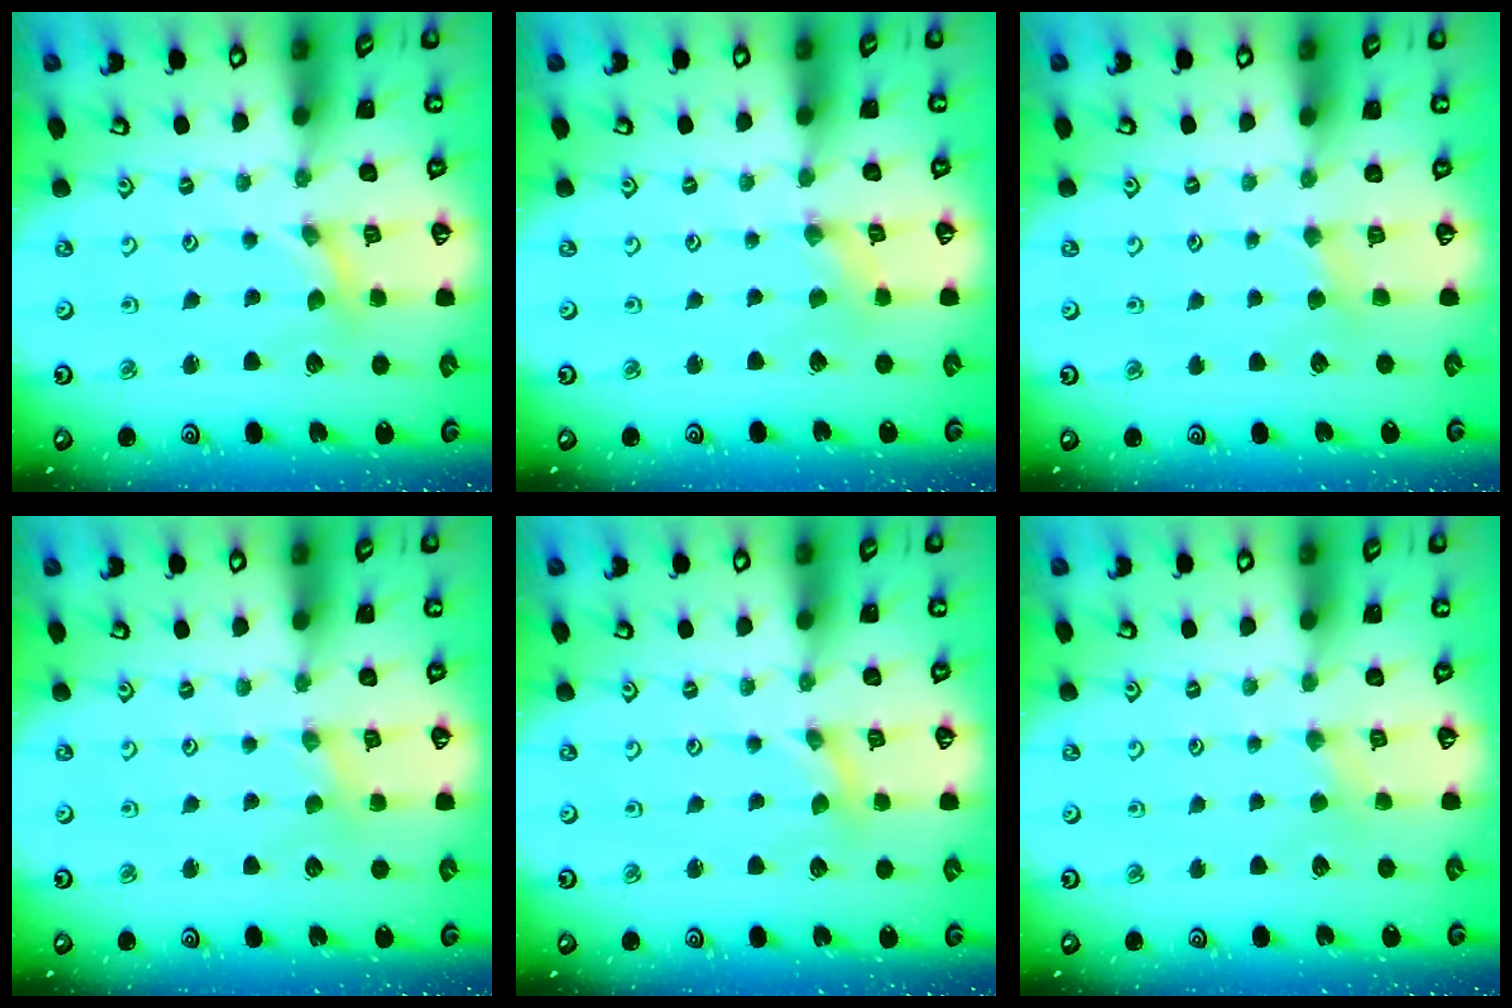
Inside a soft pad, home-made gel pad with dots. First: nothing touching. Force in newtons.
{"total": 0.9, "press": 0.9, "slide": 0.3}
{"total": 2.9, "press": 2.9, "slide": 0.4}
{"total": 0.6, "press": 0.6, "slide": 0.1}
{"total": 0.0}
{"total": 1.2, "press": 1.1, "slide": 0.3}